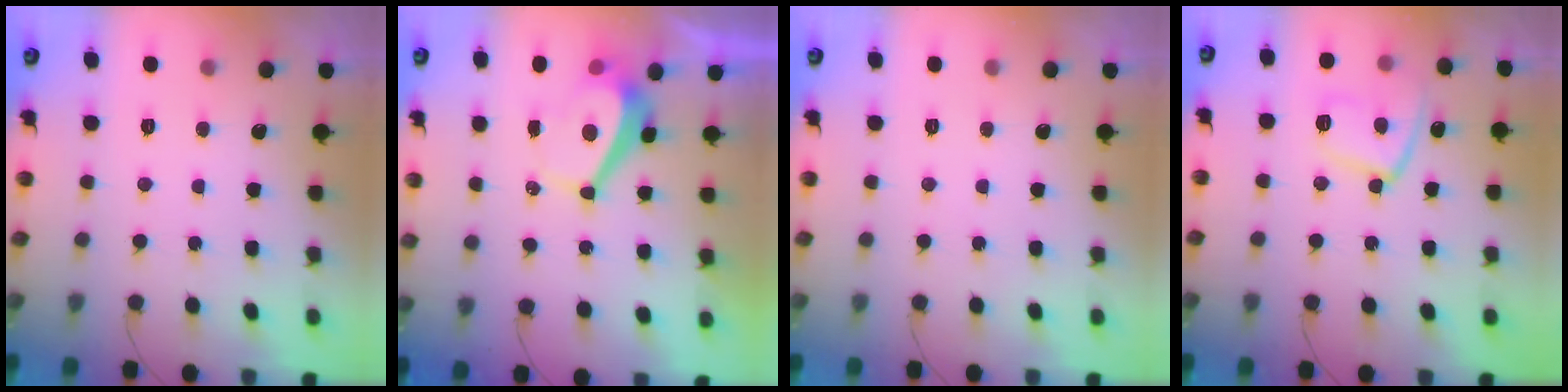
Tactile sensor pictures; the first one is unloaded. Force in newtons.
{"total": 4.3, "press": 4.3, "slide": 0.1}
{"total": 0.0}
{"total": 11.8, "press": 11.8, "slide": 1.0}